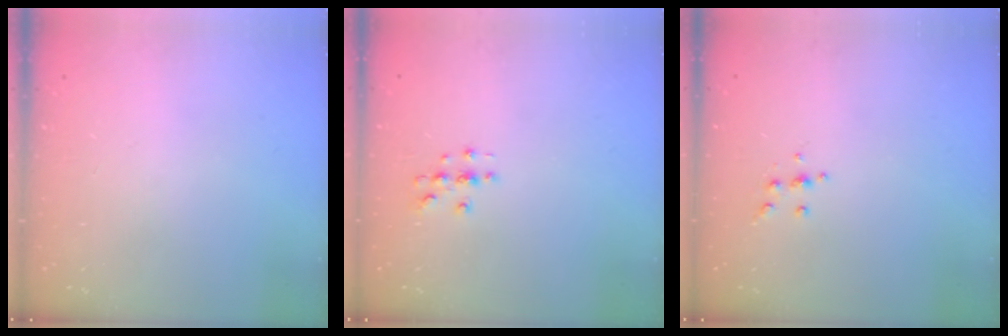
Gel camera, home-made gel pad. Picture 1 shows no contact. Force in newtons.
{"total": 3.0, "press": 3.0, "slide": 0.3}
{"total": 4.1, "press": 4.0, "slide": 1.0}